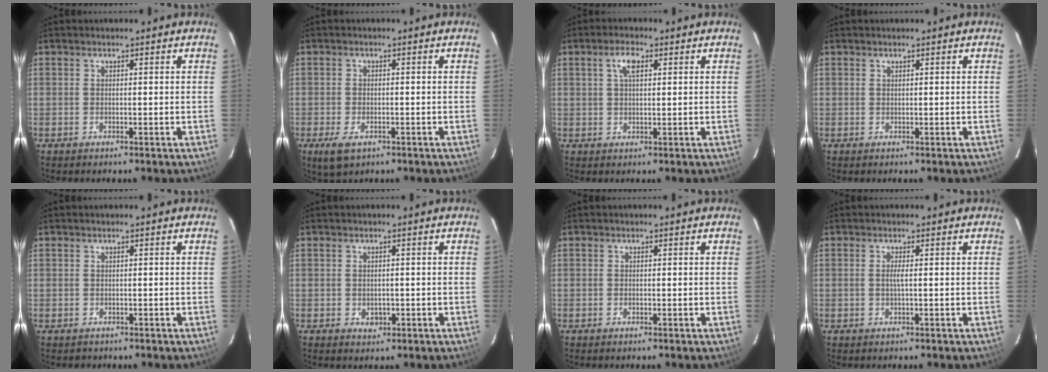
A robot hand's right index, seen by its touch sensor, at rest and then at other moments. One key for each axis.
{"total": 4.5, "fx": -2.3, "fy": 2.4, "fz": 3.1, "tx": -0.069, "ty": -0.011, "tz": -0.038}
{"total": 3.5, "fx": 1.3, "fy": 1.4, "fz": 2.9, "tx": -0.056, "ty": 0.009, "tz": 0.024}
{"total": 0.0}
{"total": 0.9, "fx": -0.4, "fy": 0.8, "fz": -0.1, "tx": 0.001, "ty": 0.003, "tz": 0.000}
{"total": 2.0, "fx": -0.4, "fy": 1.8, "fz": 0.8, "tx": -0.011, "ty": 0.000, "tz": 0.001}
{"total": 0.0}
{"total": 1.2, "fx": 0.0, "fy": -0.2, "fz": 1.2, "tx": -0.021, "ty": 0.000, "tz": -0.002}